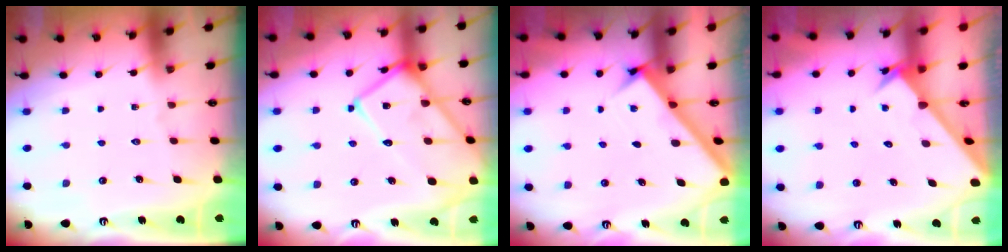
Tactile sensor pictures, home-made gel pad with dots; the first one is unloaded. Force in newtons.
{"total": 18.6, "press": 18.5, "slide": 1.3}
{"total": 2.4, "press": 2.4, "slide": 0.3}
{"total": 2.5, "press": 2.5, "slide": 0.2}